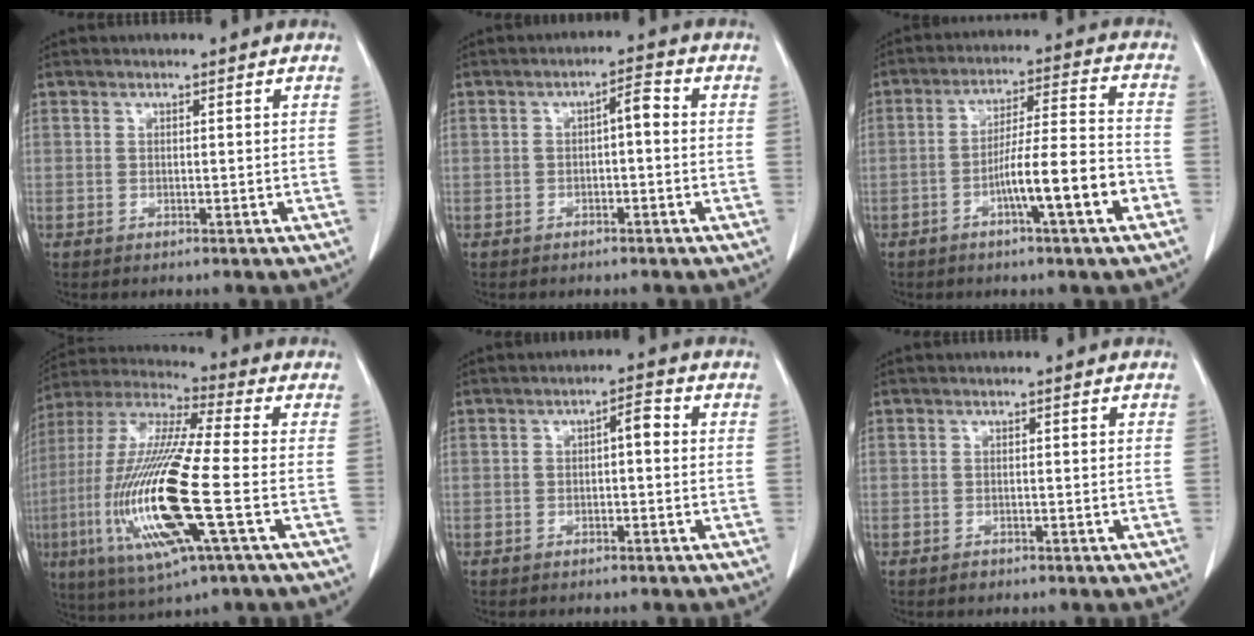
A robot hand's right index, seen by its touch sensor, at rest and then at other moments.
{"total": 3.0, "force": [-0.1, 0.9, 2.9], "torque": [-0.044, 0.015, -0.003]}
{"total": 10.6, "force": [-4.4, 0.2, 9.6], "torque": [-0.158, 0.009, -0.074]}
{"total": 20.4, "force": [-4.8, 1.7, 19.8], "torque": [-0.431, -0.022, -0.092]}
{"total": 2.7, "force": [0.1, 0.9, 2.5], "torque": [-0.037, 0.014, 0.000]}
{"total": 0.7, "force": [-0.5, 0.5, 0.1], "torque": [-0.002, 0.001, -0.009]}